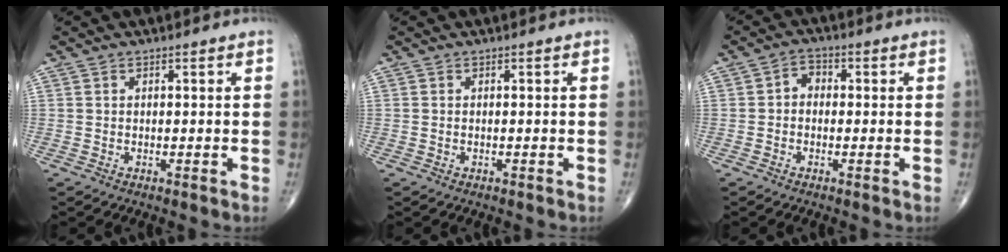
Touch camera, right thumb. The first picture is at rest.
{"total": 0.0}
{"total": 3.1, "force": [-0.2, 2.5, 1.9], "torque": [-0.015, 0.015, -0.016]}